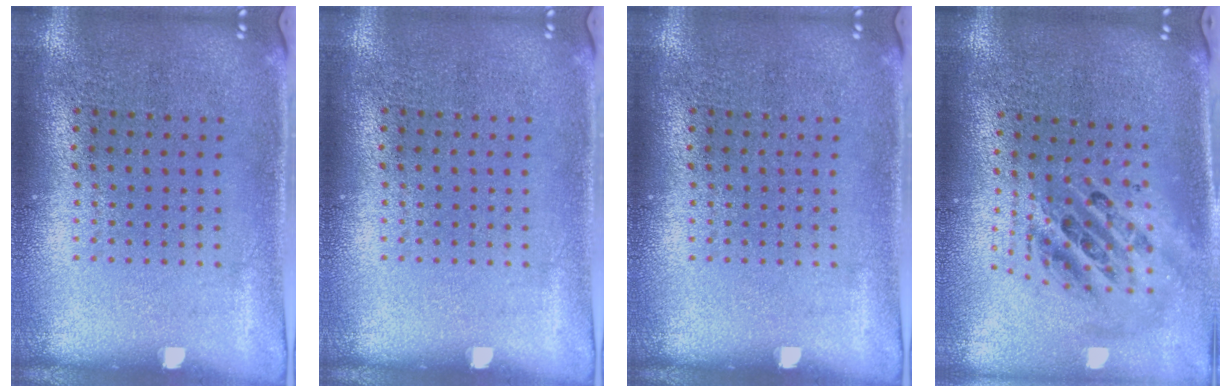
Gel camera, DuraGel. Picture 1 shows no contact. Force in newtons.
{"total": 0.0}
{"total": 0.0}
{"total": 2.2, "press": 1.7, "slide": 1.4}